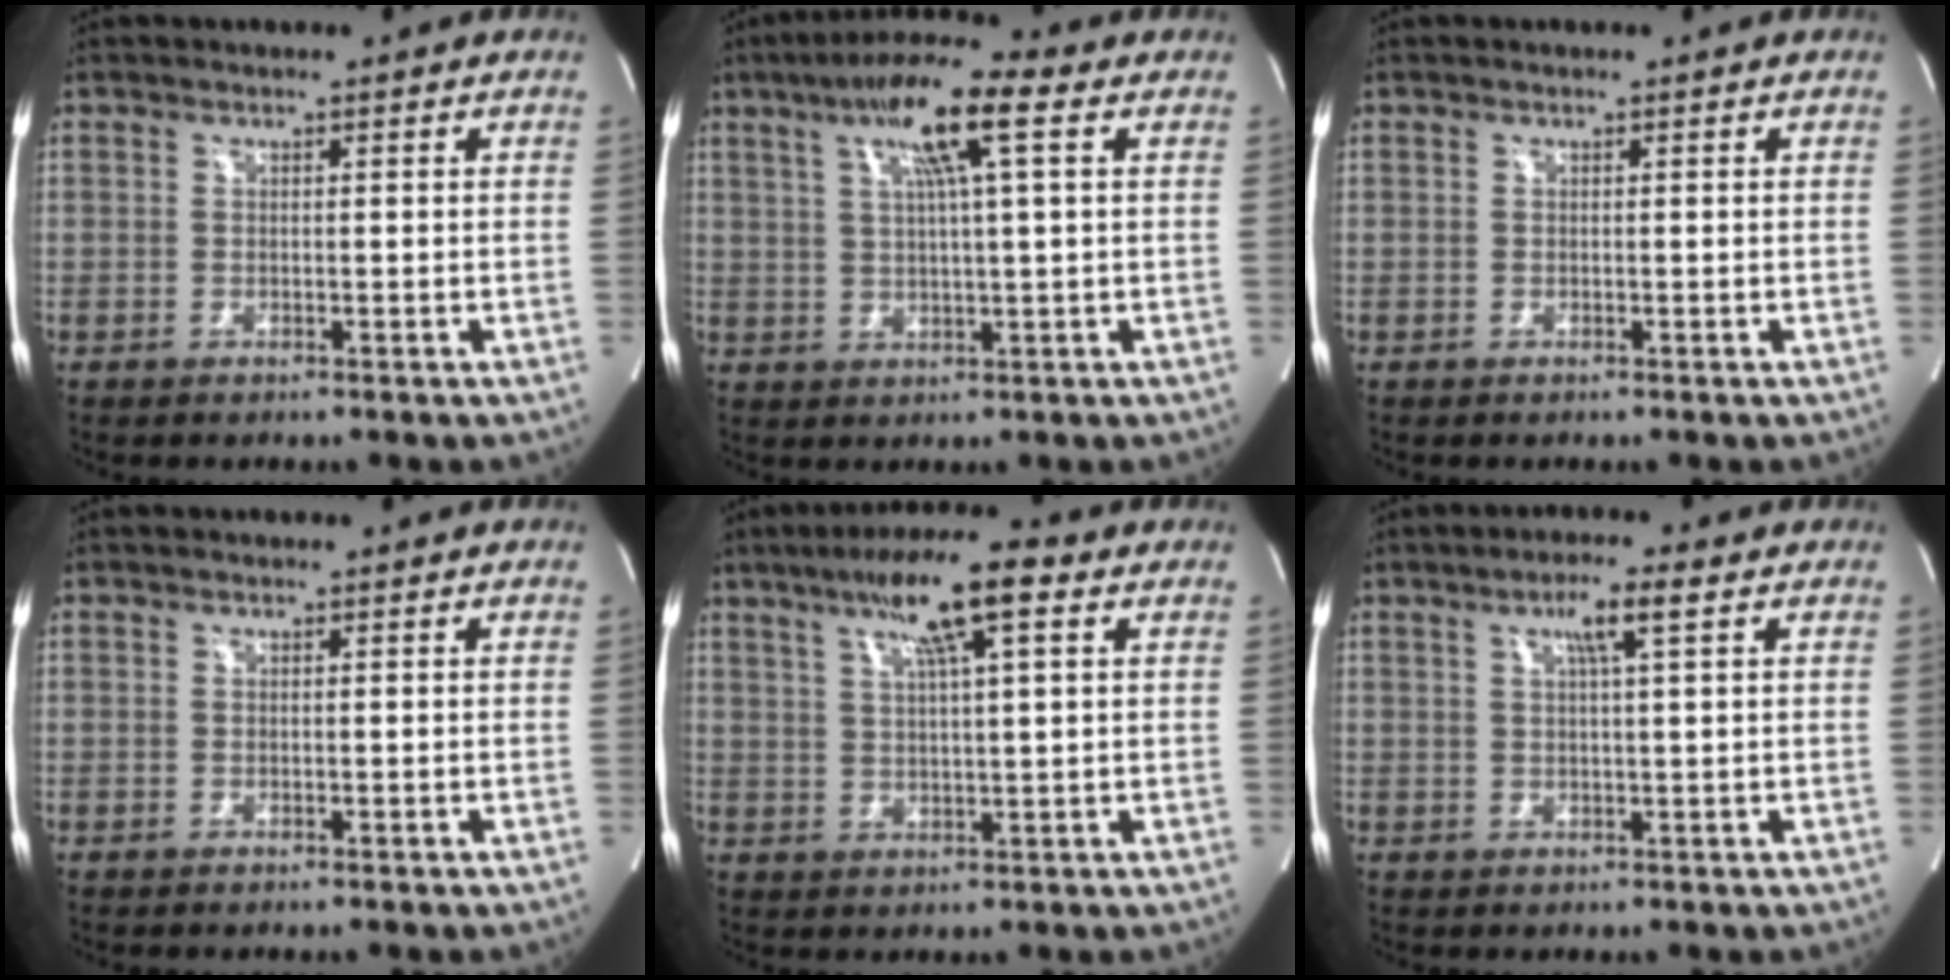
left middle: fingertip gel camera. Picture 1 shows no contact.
{"total": 10.6, "force": [4.5, 0.5, 9.6], "torque": [-0.175, 0.023, 0.071]}
{"total": 0.0}
{"total": 0.0}
{"total": 10.2, "force": [5.2, 0.8, 8.8], "torque": [-0.155, 0.020, 0.082]}
{"total": 4.5, "force": [2.0, -0.2, 4.1], "torque": [-0.073, 0.006, 0.033]}